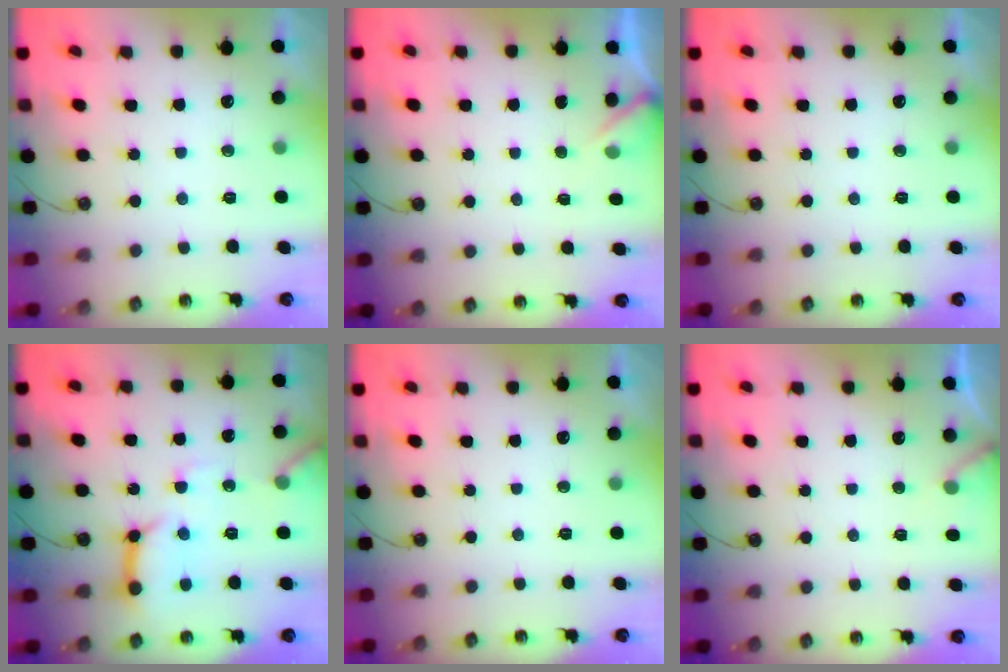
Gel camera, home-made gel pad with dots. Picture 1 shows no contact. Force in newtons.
{"total": 2.9, "press": 2.9, "slide": 0.3}
{"total": 0.0}
{"total": 14.7, "press": 14.6, "slide": 1.6}
{"total": 0.0}
{"total": 4.2, "press": 4.1, "slide": 0.2}